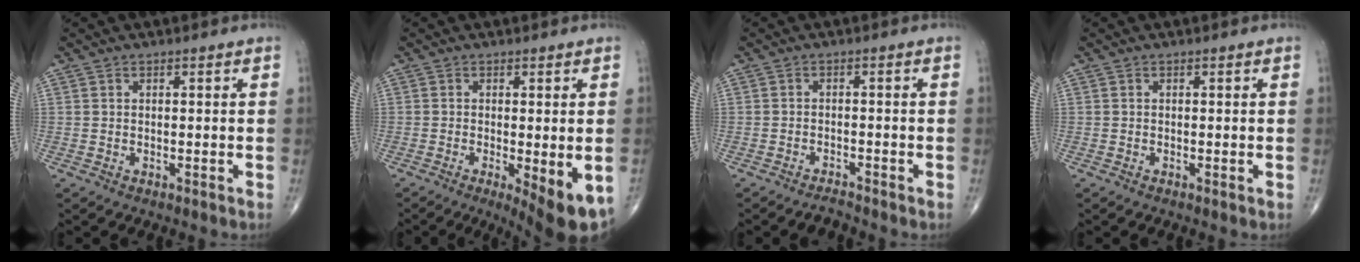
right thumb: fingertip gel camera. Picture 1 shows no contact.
{"total": 9.3, "force": [-3.5, 2.4, 8.3], "torque": [-0.108, -0.022, -0.051]}
{"total": 1.7, "force": [-1.7, 0.3, 0.1], "torque": [-0.005, 0.006, -0.031]}
{"total": 0.0}